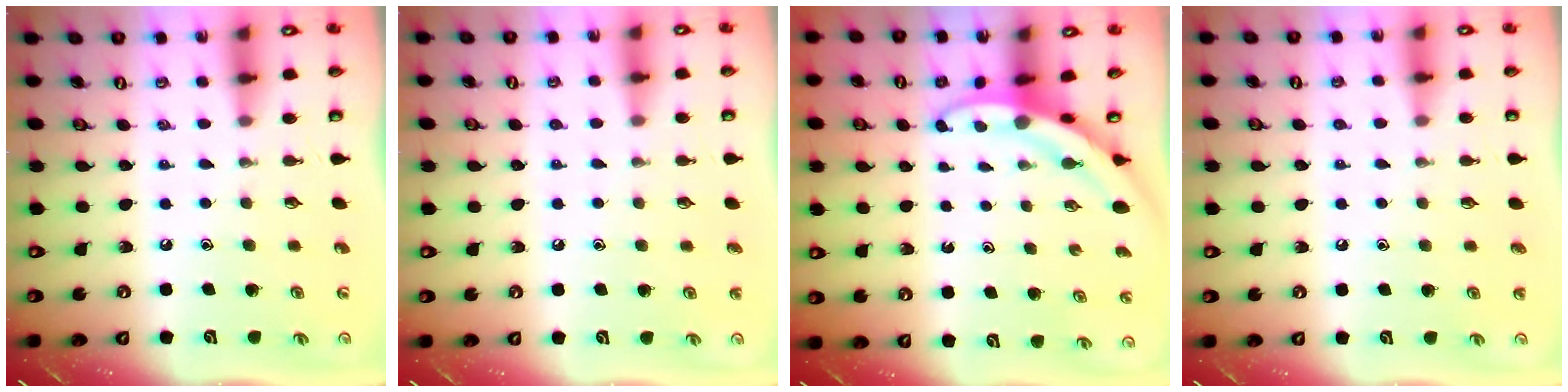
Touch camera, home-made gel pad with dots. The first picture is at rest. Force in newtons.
{"total": 2.7, "press": 2.6, "slide": 0.7}
{"total": 3.3, "press": 3.3, "slide": 0.2}
{"total": 2.0, "press": 2.0, "slide": 0.2}